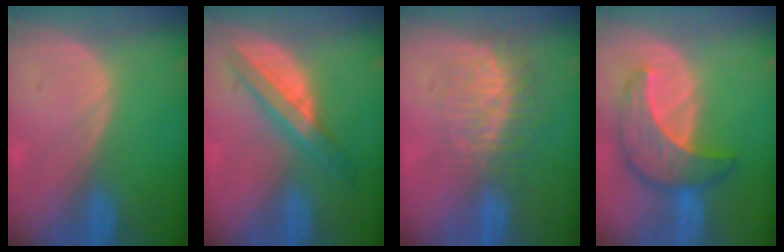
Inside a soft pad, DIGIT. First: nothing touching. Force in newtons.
{"total": 6.0, "press": 6.0, "slide": 0.1}
{"total": 8.7, "press": 7.4, "slide": 4.6}
{"total": 8.5, "press": 8.4, "slide": 0.5}